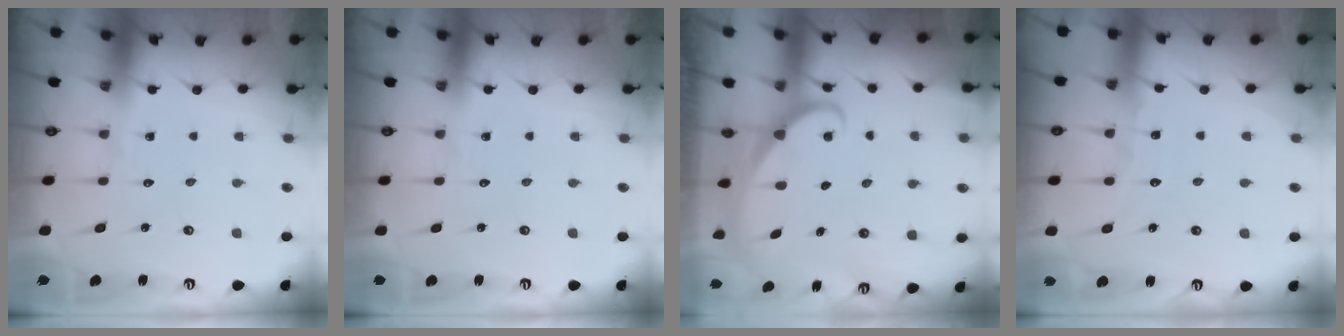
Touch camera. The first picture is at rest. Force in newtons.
{"total": 0.0}
{"total": 1.8, "press": 1.8, "slide": 0.1}
{"total": 4.4, "press": 4.3, "slide": 0.5}